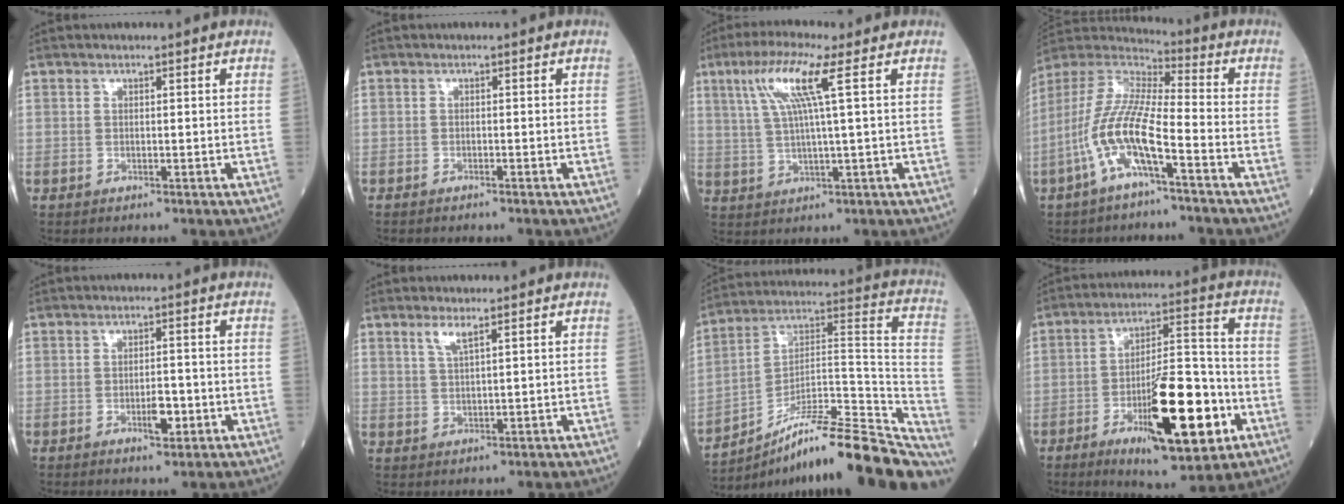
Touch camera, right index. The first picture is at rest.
{"total": 1.5, "force": [-1.3, 0.0, 0.7], "torque": [-0.012, 0.000, -0.015]}
{"total": 8.4, "force": [3.3, -0.6, 7.7], "torque": [-0.158, 0.015, 0.067]}
{"total": 12.3, "force": [-5.2, 1.7, 11.0], "torque": [-0.243, 0.002, -0.105]}
{"total": 3.2, "force": [-1.2, 1.0, 2.8], "torque": [-0.046, 0.002, -0.013]}
{"total": 2.3, "force": [1.6, -0.1, 1.7], "torque": [-0.041, -0.001, 0.035]}
{"total": 26.9, "force": [-21.6, 3.6, 15.6], "torque": [-0.163, 0.028, -0.326]}
{"total": 17.7, "force": [-6.7, 4.1, 15.9], "torque": [-0.263, -0.004, -0.096]}